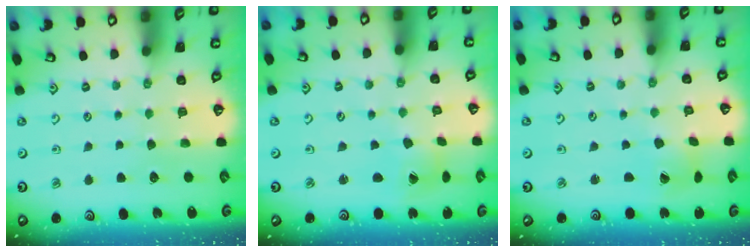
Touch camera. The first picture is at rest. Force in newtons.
{"total": 2.5, "press": 2.5, "slide": 0.3}
{"total": 2.7, "press": 2.7, "slide": 0.4}